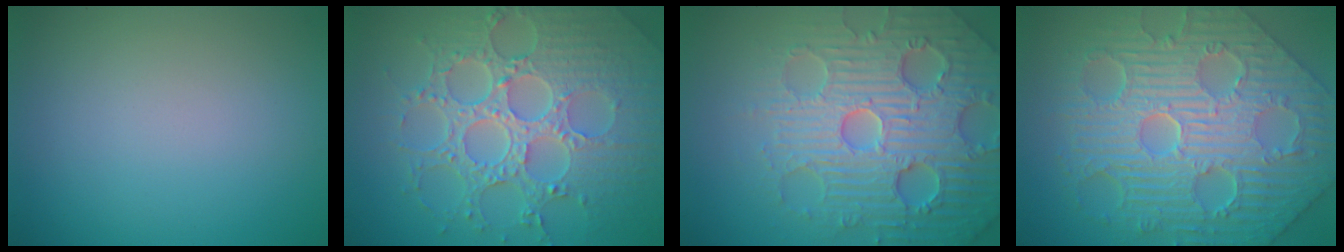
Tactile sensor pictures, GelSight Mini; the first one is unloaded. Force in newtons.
{"total": 8.3, "press": 6.1, "slide": 5.6}
{"total": 7.6, "press": 7.4, "slide": 1.5}
{"total": 11.9, "press": 8.0, "slide": 8.8}